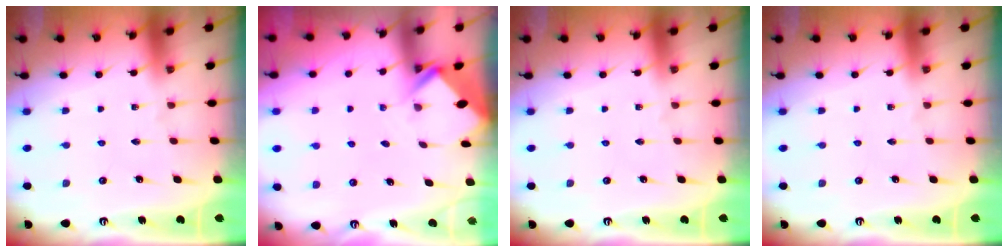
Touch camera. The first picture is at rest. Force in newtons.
{"total": 2.6, "press": 2.6, "slide": 0.2}
{"total": 0.0}
{"total": 0.0}